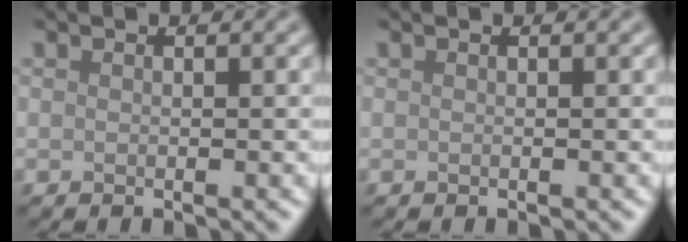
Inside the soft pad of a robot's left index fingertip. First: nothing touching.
{"total": 0.0}